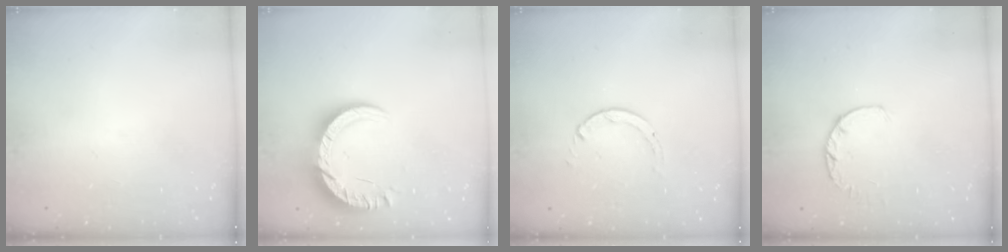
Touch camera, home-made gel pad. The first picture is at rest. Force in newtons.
{"total": 11.9, "press": 11.8, "slide": 0.9}
{"total": 0.9, "press": 0.9, "slide": 0.1}
{"total": 2.8, "press": 2.7, "slide": 0.5}